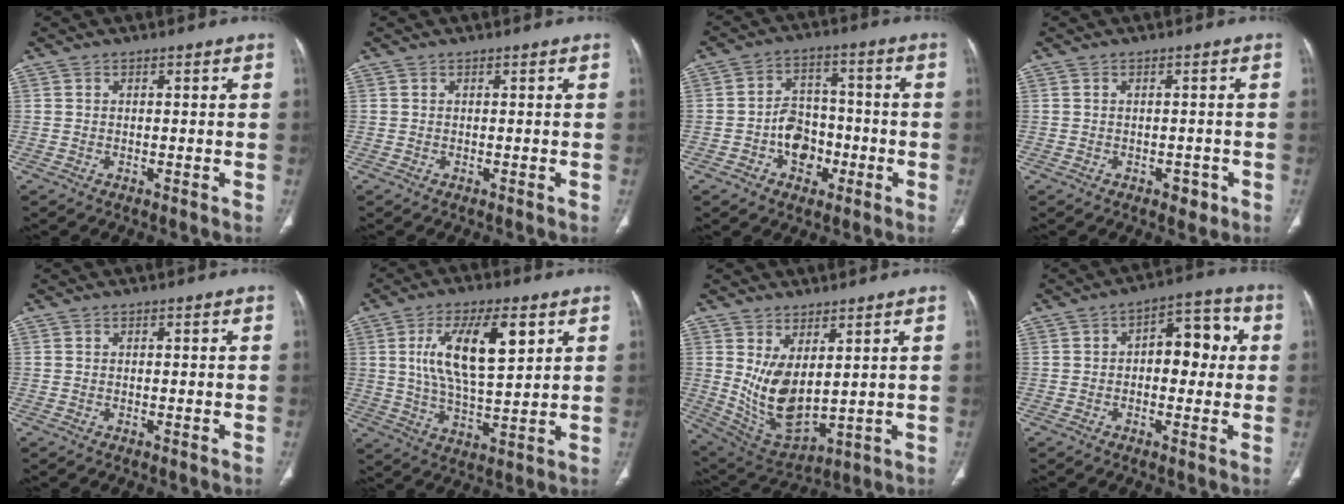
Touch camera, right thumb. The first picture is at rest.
{"total": 0.0}
{"total": 8.9, "force": [-3.0, 6.9, 4.8], "torque": [-0.040, 0.036, -0.050]}
{"total": 2.2, "force": [-1.1, 1.4, 1.3], "torque": [-0.008, 0.007, -0.008]}
{"total": 0.0}
{"total": 14.9, "force": [5.0, 5.8, 12.8], "torque": [-0.218, -0.013, 0.093]}
{"total": 11.0, "force": [2.4, 5.5, 9.2], "torque": [-0.161, -0.030, 0.073]}
{"total": 9.7, "force": [1.0, 5.8, 7.8], "torque": [-0.069, 0.028, 0.006]}